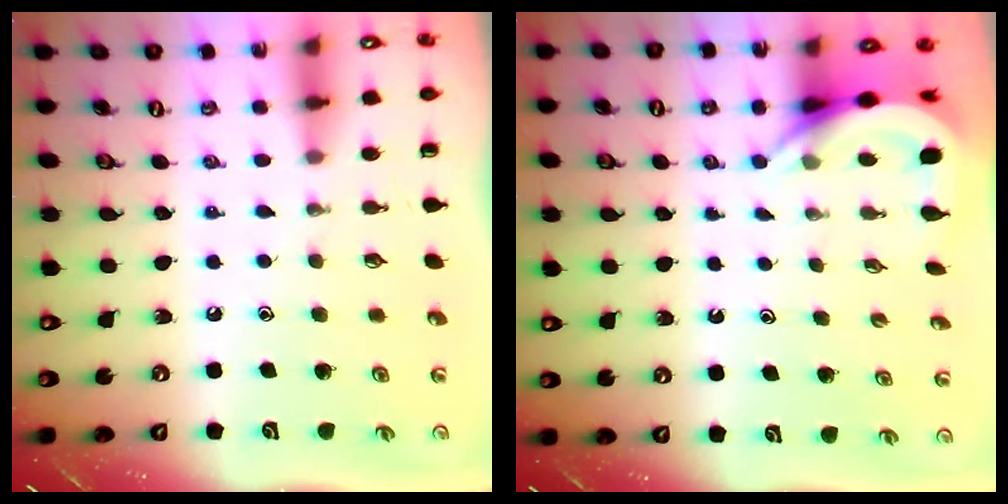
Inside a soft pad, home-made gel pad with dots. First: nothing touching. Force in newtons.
{"total": 5.1, "press": 5.1, "slide": 0.7}